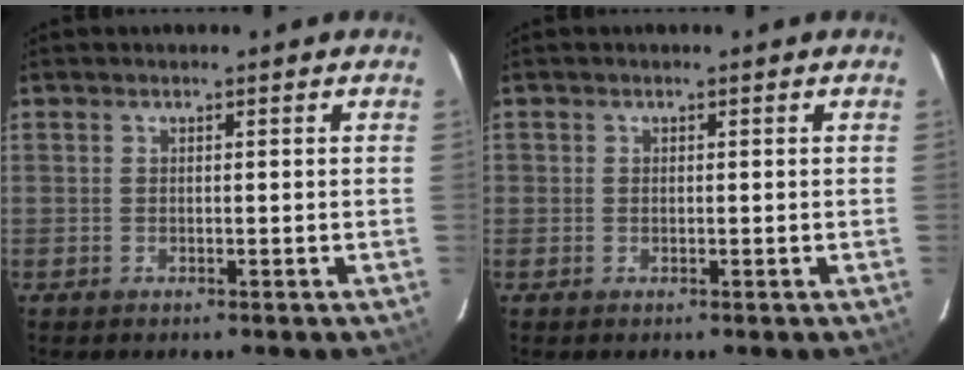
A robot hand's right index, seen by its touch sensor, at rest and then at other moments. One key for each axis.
{"total": 0.5, "fx": 0.0, "fy": 0.5, "fz": 0.1, "tx": 0.000, "ty": 0.001, "tz": 0.000}